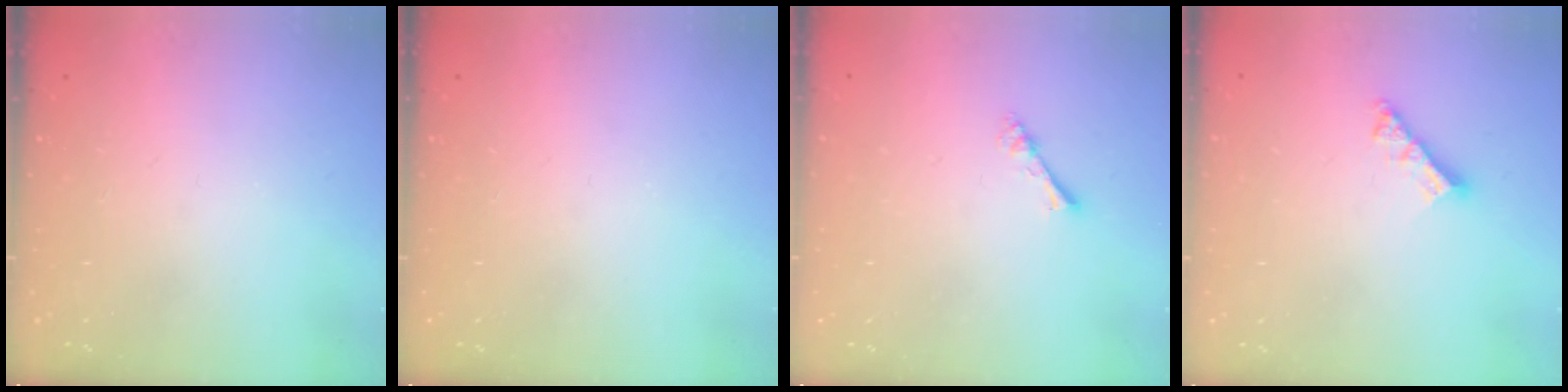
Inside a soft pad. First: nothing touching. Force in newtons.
{"total": 0.0}
{"total": 2.4, "press": 2.4, "slide": 0.2}
{"total": 6.0, "press": 6.0, "slide": 0.7}